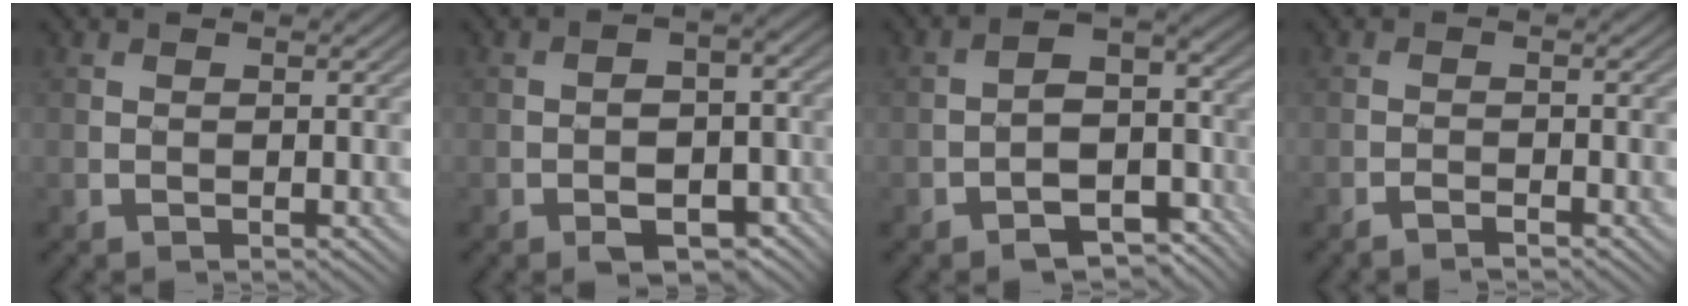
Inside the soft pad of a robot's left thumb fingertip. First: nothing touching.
{"total": 8.1, "force": [-3.9, 4.8, 5.2], "torque": [-0.068, -0.015, -0.047]}
{"total": 8.5, "force": [-4.4, 4.9, 5.4], "torque": [-0.082, -0.017, -0.076]}
{"total": 1.4, "force": [-1.2, 0.2, 0.8], "torque": [-0.016, 0.001, -0.026]}